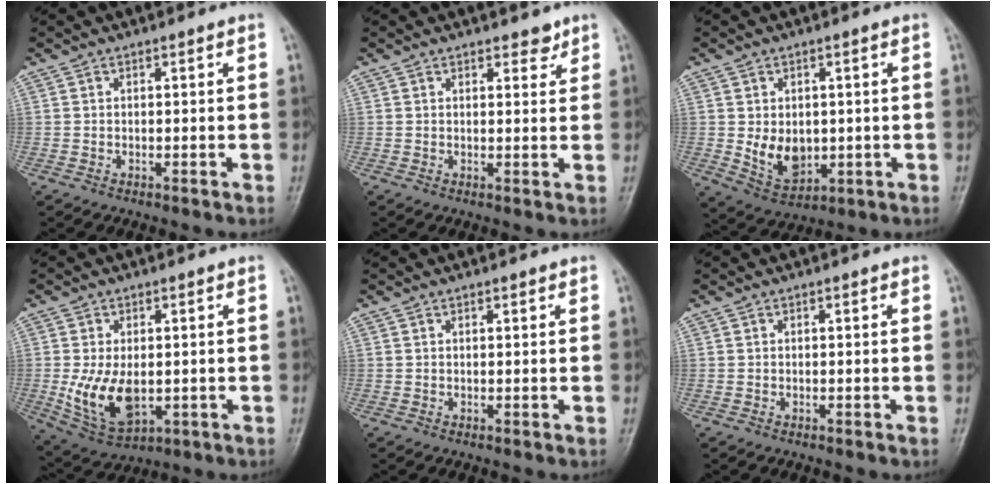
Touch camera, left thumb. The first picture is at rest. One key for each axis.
{"total": 2.6, "fx": 2.0, "fy": 1.2, "fz": 1.1, "tx": 0.002, "ty": -0.011, "tz": 0.024}
{"total": 7.5, "fx": -0.1, "fy": 5.6, "fz": 5.1, "tx": -0.062, "ty": -0.016, "tz": 0.018}
{"total": 10.3, "fx": -1.0, "fy": 6.1, "fz": 8.2, "tx": -0.147, "ty": -0.015, "tz": -0.002}
{"total": 0.7, "fx": 0.5, "fy": 0.2, "fz": 0.4, "tx": -0.007, "ty": -0.002, "tz": 0.007}
{"total": 0.0}